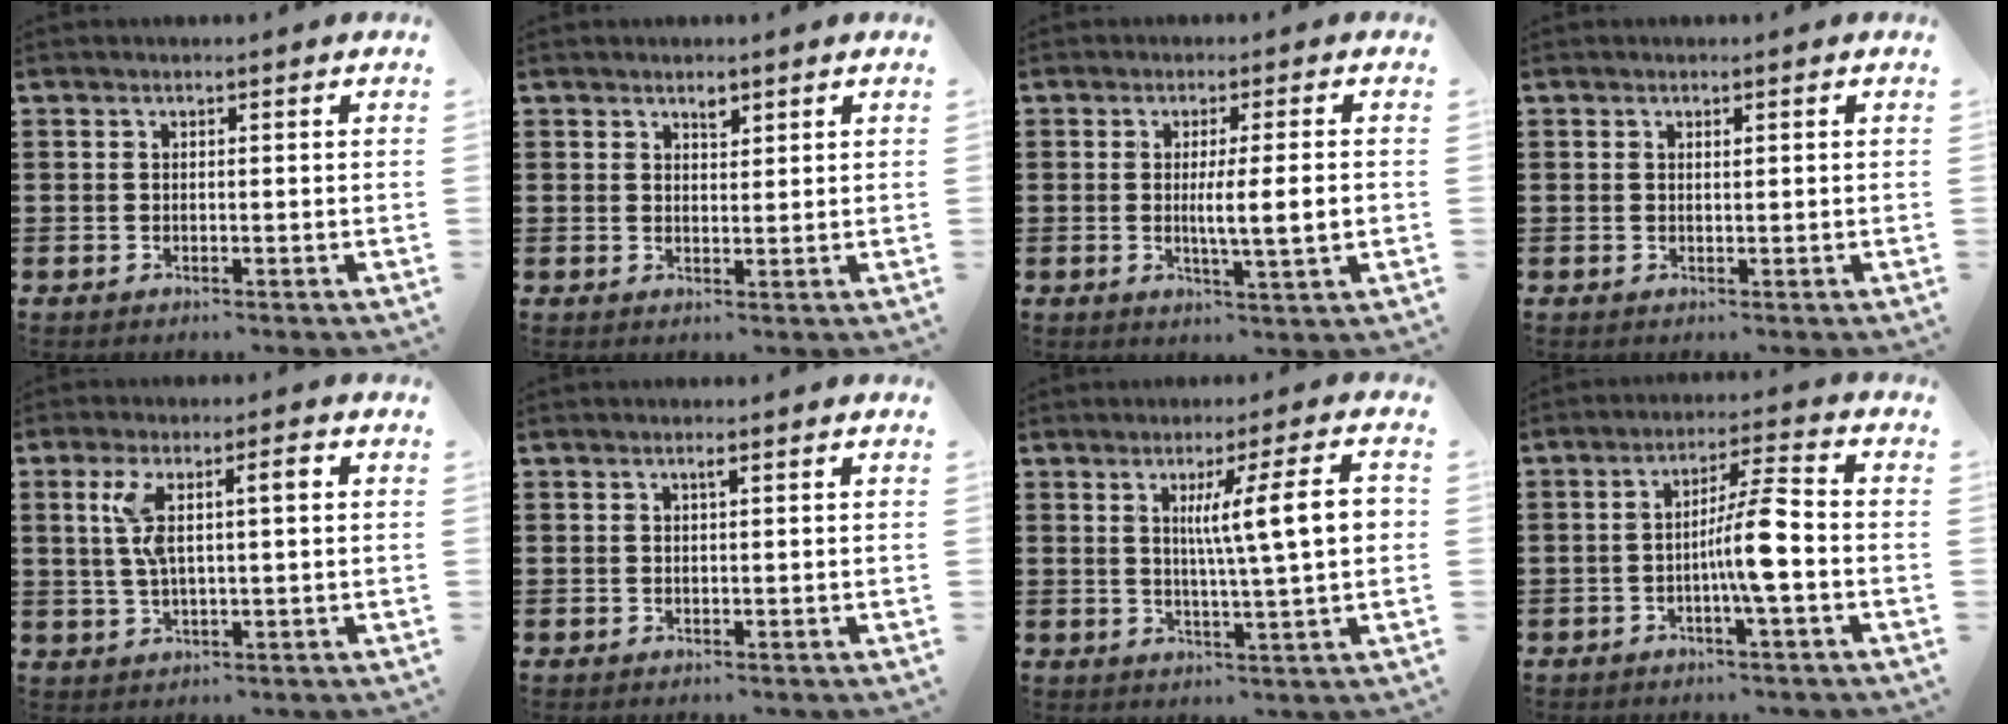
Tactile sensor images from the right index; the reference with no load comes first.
{"total": 1.7, "force": [1.3, 0.8, 0.8], "torque": [-0.009, 0.000, 0.021]}
{"total": 5.3, "force": [-0.1, 0.0, 5.3], "torque": [-0.096, -0.006, -0.006]}
{"total": 0.6, "force": [0.2, 0.1, 0.5], "torque": [-0.010, 0.000, 0.005]}
{"total": 6.6, "force": [1.6, 1.6, 6.2], "torque": [-0.127, 0.003, 0.022]}
{"total": 0.8, "force": [0.3, 0.0, 0.7], "torque": [-0.013, 0.000, 0.006]}
{"total": 10.2, "force": [1.8, 0.6, 10.0], "torque": [-0.169, -0.003, 0.020]}
{"total": 7.2, "force": [-1.7, 0.5, 6.9], "torque": [-0.121, 0.004, -0.035]}